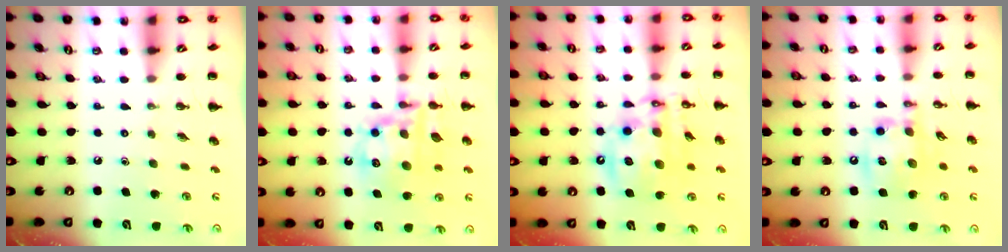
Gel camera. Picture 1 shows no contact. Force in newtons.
{"total": 15.2, "press": 14.8, "slide": 3.6}
{"total": 16.2, "press": 15.8, "slide": 3.4}
{"total": 13.5, "press": 13.3, "slide": 2.1}